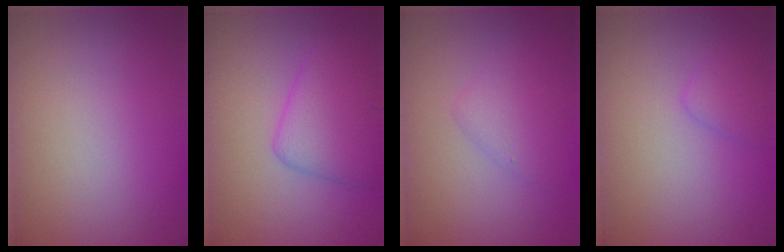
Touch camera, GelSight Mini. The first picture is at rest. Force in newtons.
{"total": 3.7, "press": 3.7, "slide": 0.1}
{"total": 1.7, "press": 1.7, "slide": 0.1}
{"total": 1.2, "press": 1.2, "slide": 0.0}